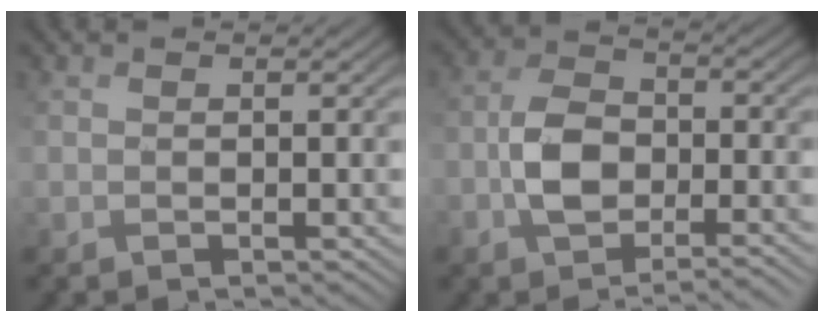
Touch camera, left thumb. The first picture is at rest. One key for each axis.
{"total": 7.0, "fx": -3.3, "fy": 3.5, "fz": 5.1, "tx": -0.094, "ty": 0.005, "tz": -0.074}